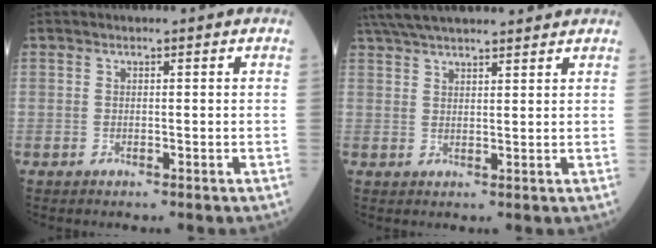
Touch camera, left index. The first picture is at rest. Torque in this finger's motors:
{"motor_torque": [0.99, -1.15, 0.24, 0.06]}